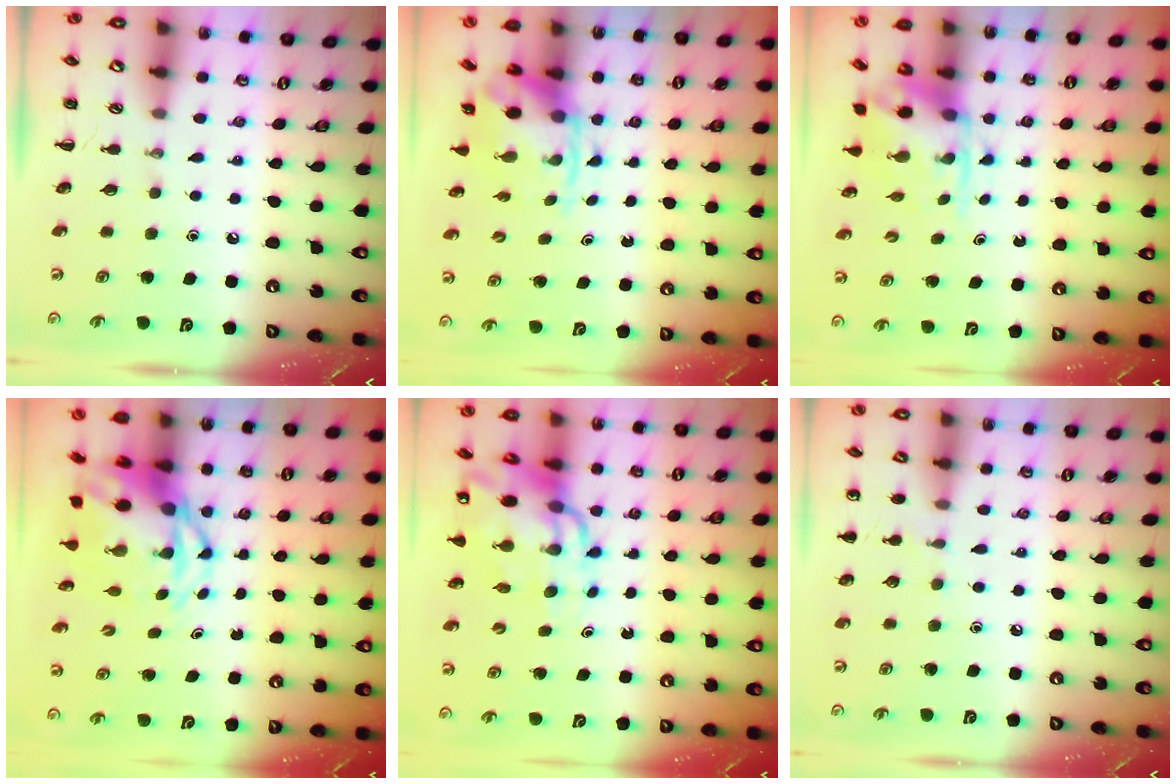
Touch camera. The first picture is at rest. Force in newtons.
{"total": 3.6, "press": 3.5, "slide": 0.8}
{"total": 4.3, "press": 4.3, "slide": 0.5}
{"total": 7.4, "press": 7.1, "slide": 2.1}
{"total": 13.0, "press": 12.4, "slide": 3.8}
{"total": 4.5, "press": 4.2, "slide": 1.6}